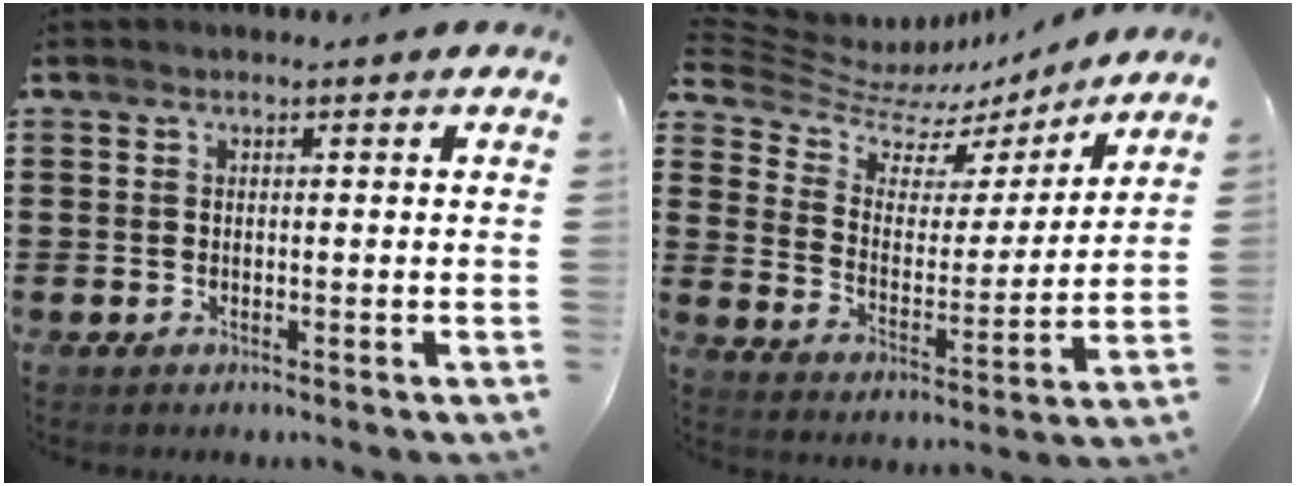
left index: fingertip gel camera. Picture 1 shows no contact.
{"total": 8.1, "force": [6.5, 4.2, 2.3], "torque": [-0.085, -0.038, 0.117]}